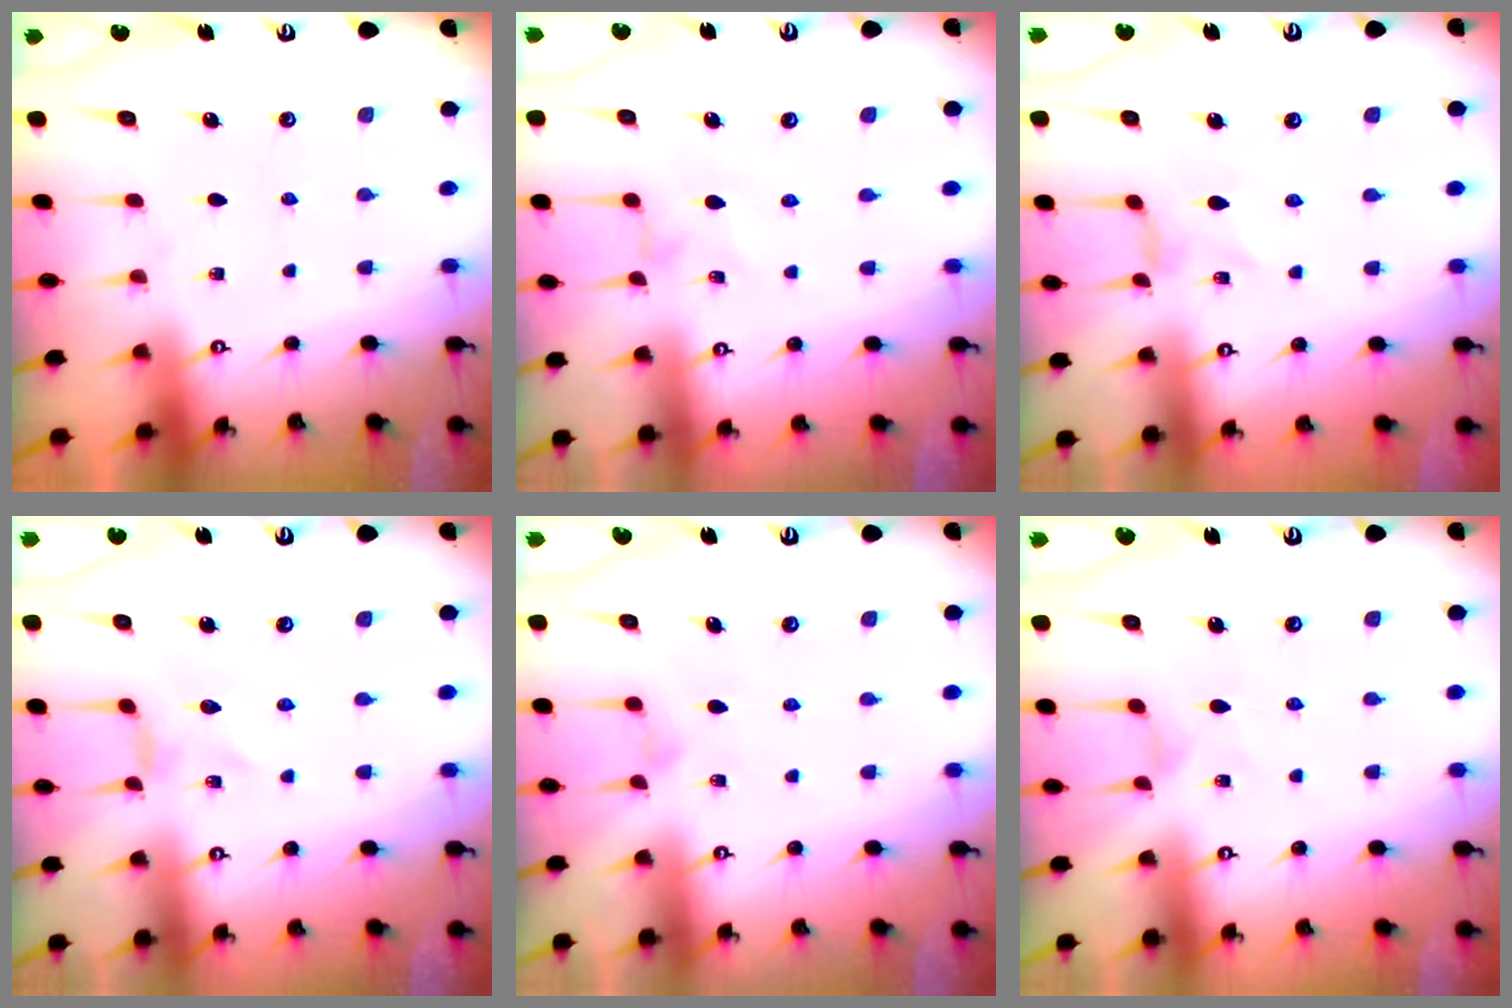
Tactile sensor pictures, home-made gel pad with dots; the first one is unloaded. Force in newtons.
{"total": 0.9, "press": 0.8, "slide": 0.4}
{"total": 0.0}
{"total": 0.0}
{"total": 2.0, "press": 2.0, "slide": 0.4}
{"total": 0.0}